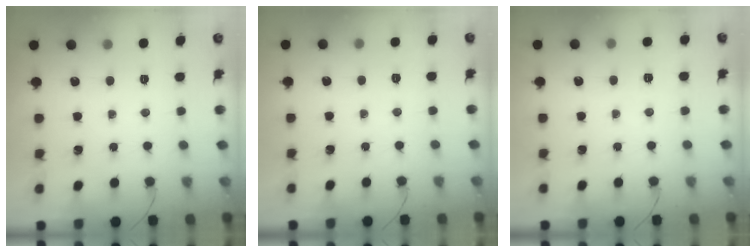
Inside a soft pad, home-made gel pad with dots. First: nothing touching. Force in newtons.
{"total": 2.0, "press": 1.3, "slide": 1.5}
{"total": 2.0, "press": 1.3, "slide": 1.5}